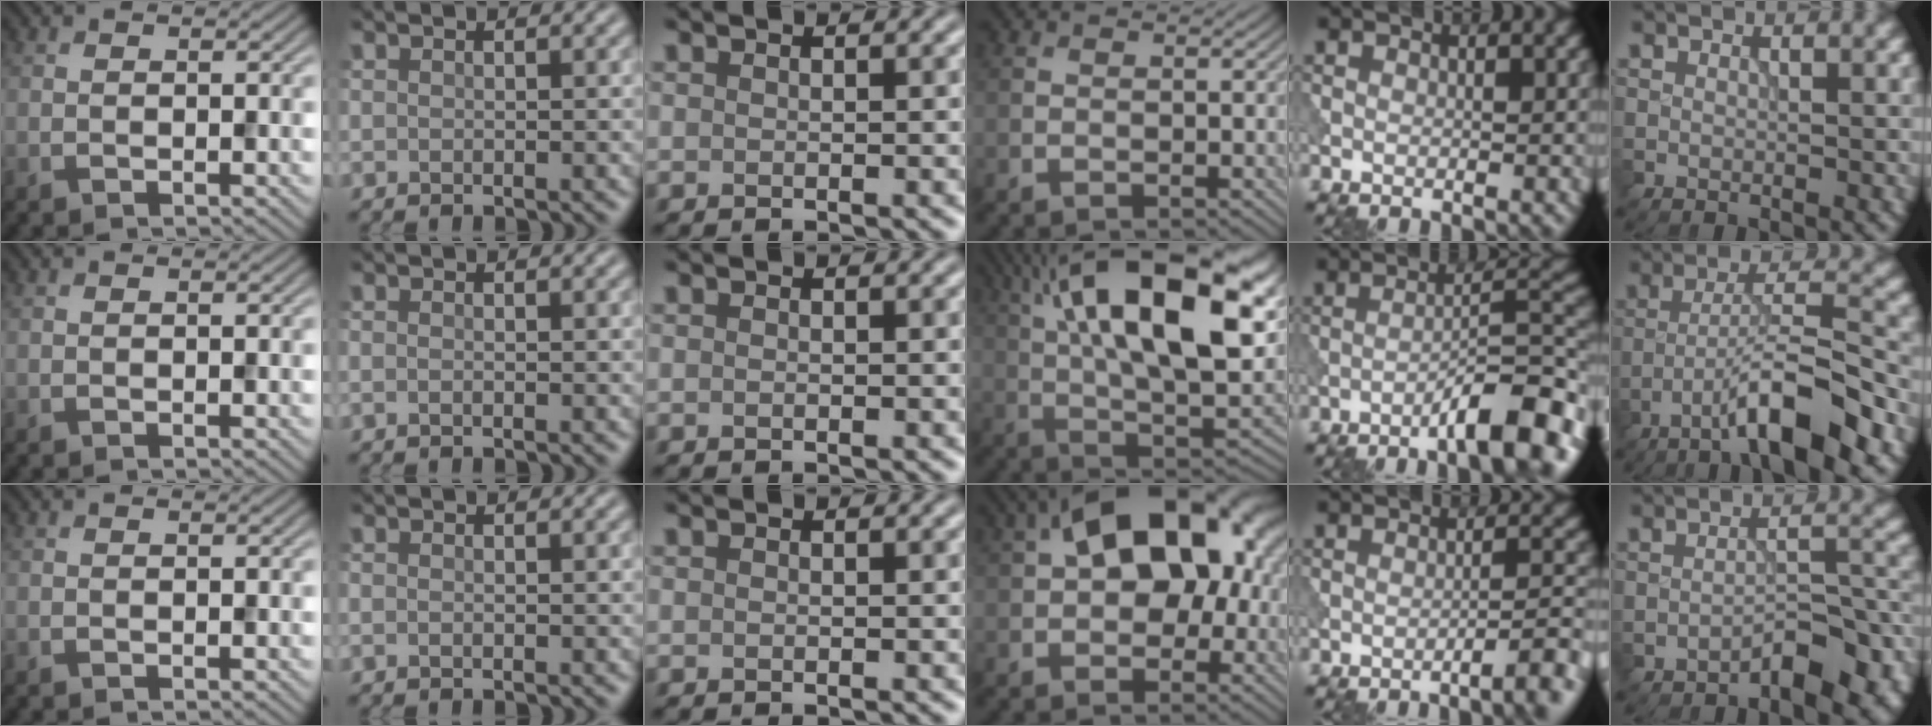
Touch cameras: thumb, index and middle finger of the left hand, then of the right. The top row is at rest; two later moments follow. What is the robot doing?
{"motion": "dispense", "object": "syringe"}